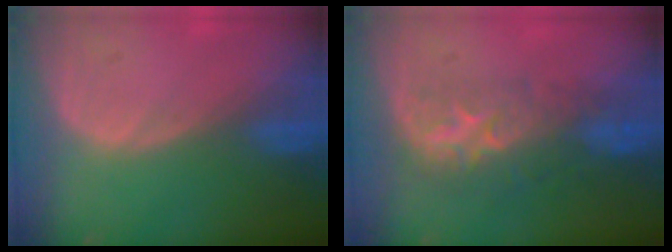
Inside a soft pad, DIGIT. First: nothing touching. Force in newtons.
{"total": 8.2, "press": 7.4, "slide": 3.7}